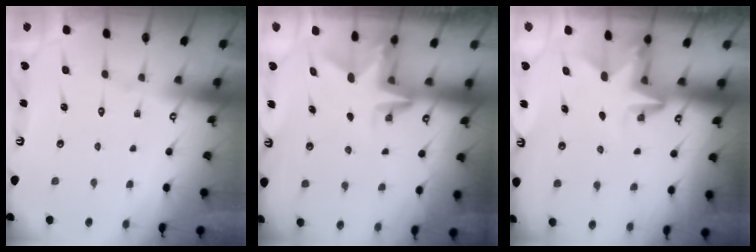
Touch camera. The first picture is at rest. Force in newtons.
{"total": 2.9, "press": 2.9, "slide": 0.2}
{"total": 3.2, "press": 3.2, "slide": 0.1}